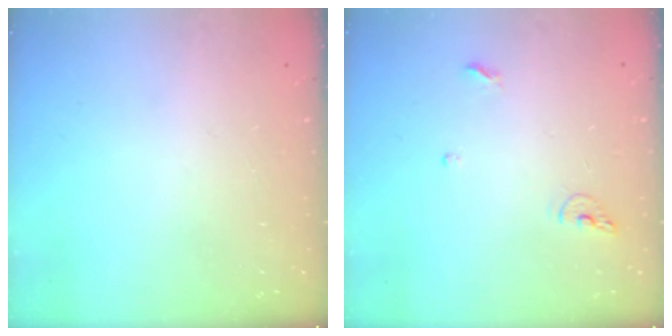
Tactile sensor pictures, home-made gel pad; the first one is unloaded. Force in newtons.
{"total": 6.8, "press": 6.6, "slide": 1.2}